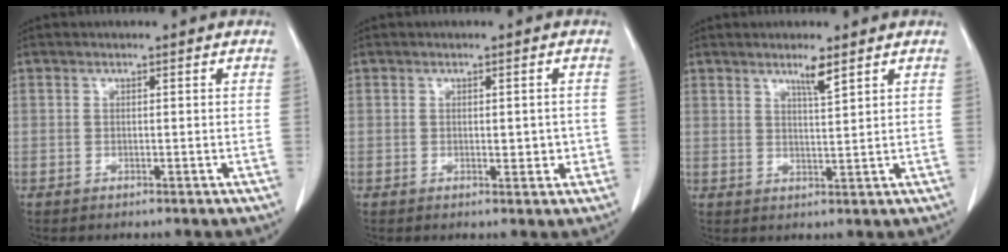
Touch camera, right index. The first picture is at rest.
{"total": 2.7, "force": [-0.2, 1.3, 2.3], "torque": [-0.030, 0.000, 0.002]}
{"total": 3.1, "force": [2.2, -0.2, 2.2], "torque": [-0.043, -0.006, 0.040]}